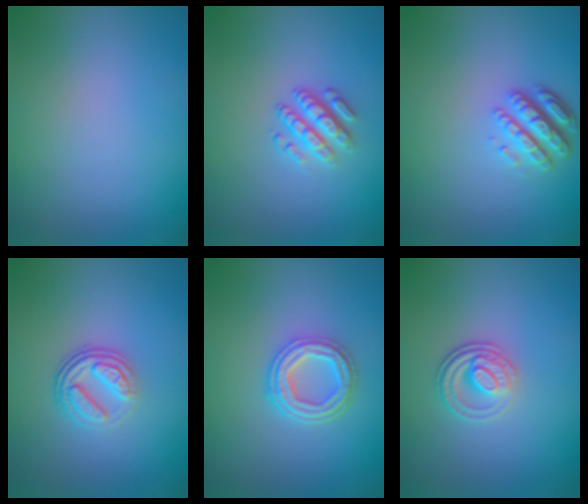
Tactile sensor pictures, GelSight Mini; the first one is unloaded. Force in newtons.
{"total": 2.9, "press": 2.5, "slide": 1.4}
{"total": 4.0, "press": 3.1, "slide": 2.5}
{"total": 3.7, "press": 2.7, "slide": 2.6}
{"total": 4.3, "press": 3.3, "slide": 2.7}
{"total": 2.8, "press": 2.5, "slide": 1.4}